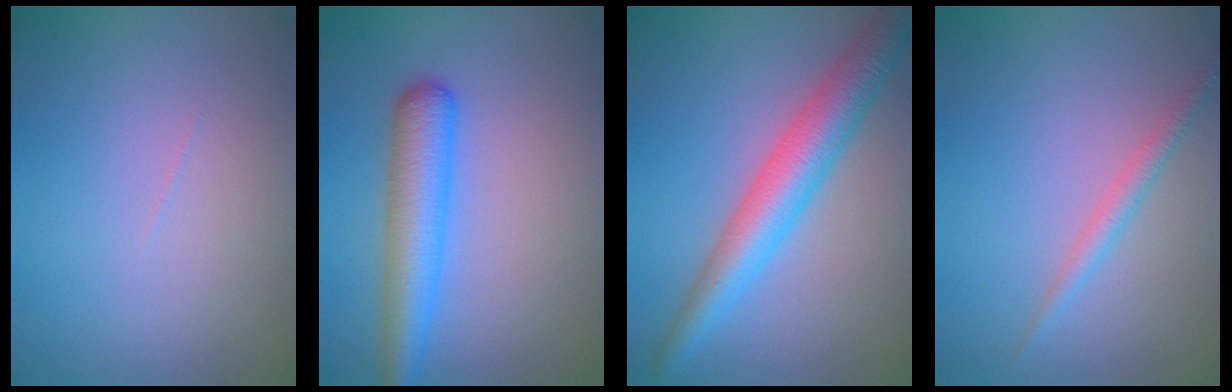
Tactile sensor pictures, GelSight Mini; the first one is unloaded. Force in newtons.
{"total": 4.9, "press": 4.9, "slide": 0.1}
{"total": 5.8, "press": 5.8, "slide": 0.0}
{"total": 1.6, "press": 1.6, "slide": 0.0}